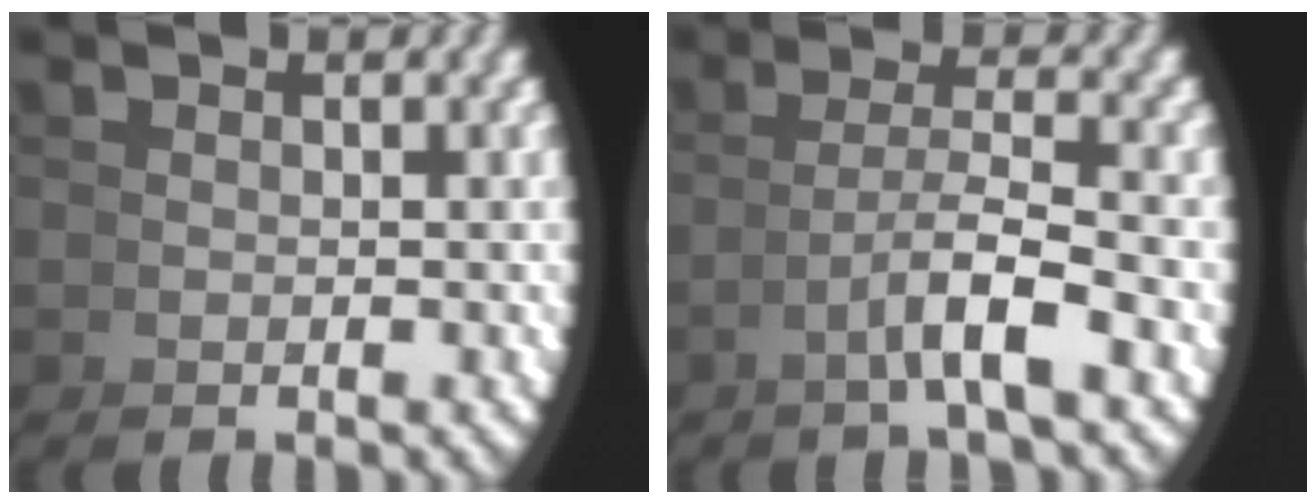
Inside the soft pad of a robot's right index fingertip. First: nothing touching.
{"total": 3.5, "force": [-0.7, 0.3, 3.4], "torque": [-0.058, 0.000, -0.009]}